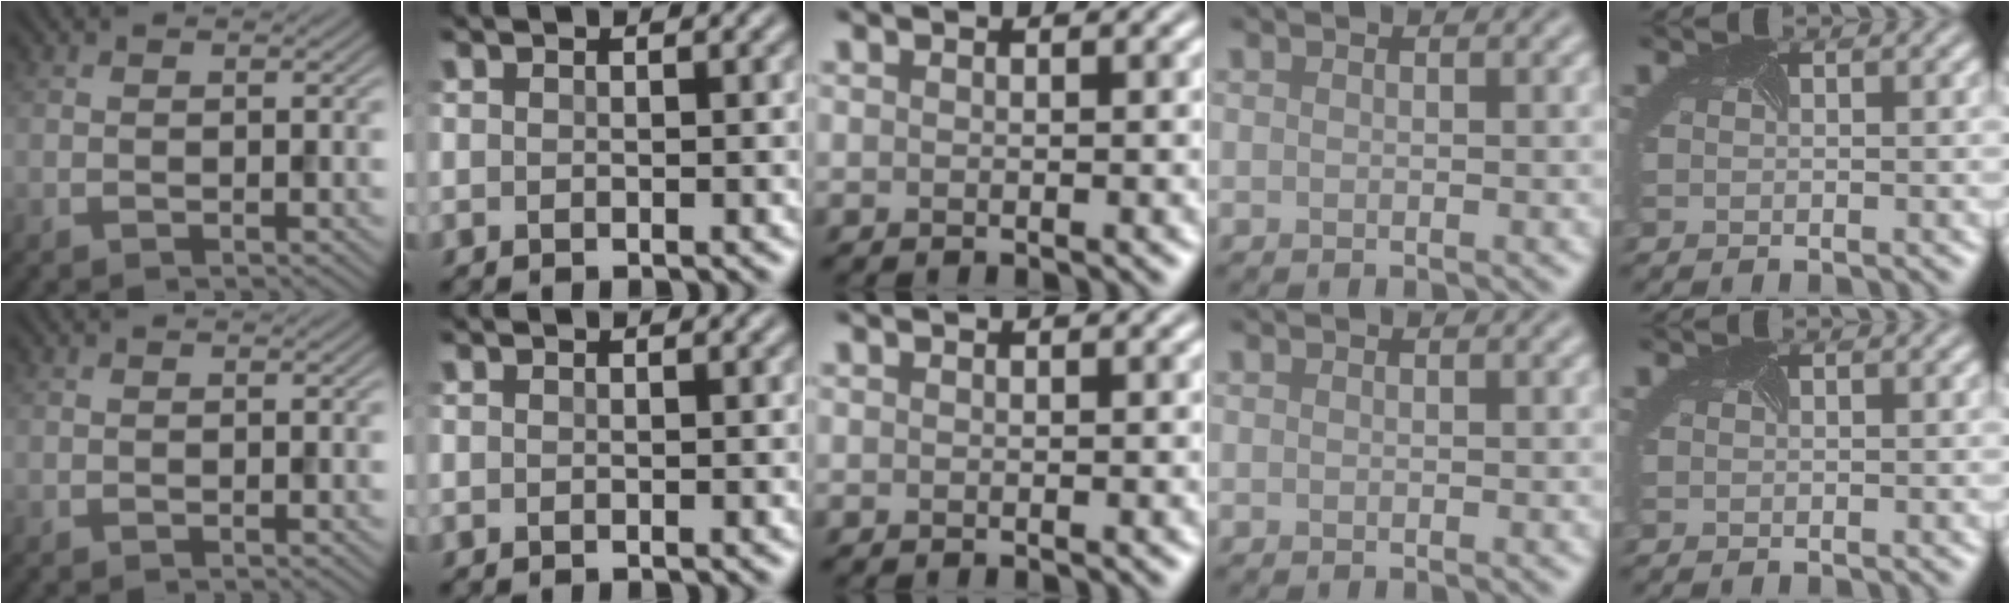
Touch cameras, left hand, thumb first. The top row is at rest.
{}